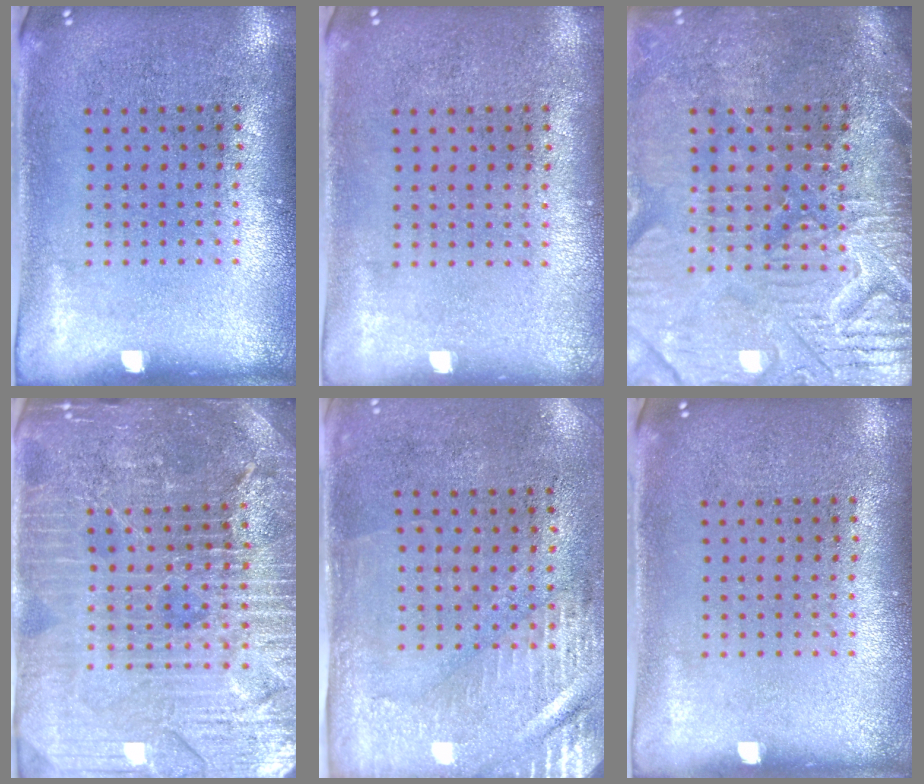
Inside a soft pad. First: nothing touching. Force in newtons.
{"total": 0.0}
{"total": 4.4, "press": 4.0, "slide": 2.0}
{"total": 5.0, "press": 4.6, "slide": 1.9}
{"total": 3.0, "press": 2.5, "slide": 1.6}
{"total": 0.0}